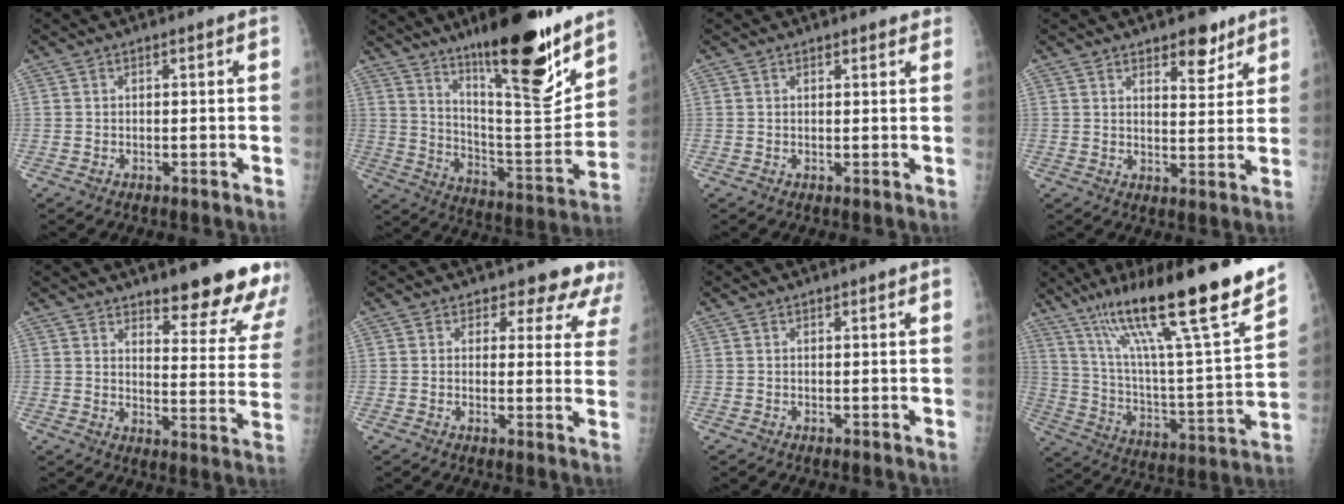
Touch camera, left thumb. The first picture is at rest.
{"total": 23.4, "force": [16.1, 5.1, 16.2], "torque": [-0.216, -0.101, 0.263]}
{"total": 1.7, "force": [1.5, 0.6, 0.6], "torque": [0.006, -0.003, 0.015]}
{"total": 6.5, "force": [4.5, 2.9, 3.8], "torque": [-0.028, -0.029, 0.063]}
{"total": 16.8, "force": [13.5, 4.2, 9.0], "torque": [-0.071, -0.098, 0.167]}
{"total": 9.1, "force": [8.1, 4.0, 1.3], "torque": [0.038, -0.044, 0.066]}
{"total": 0.6, "force": [0.5, 0.0, 0.3], "torque": [-0.002, 0.000, 0.008]}
{"total": 26.5, "force": [18.2, 2.3, 19.1], "torque": [-0.288, -0.064, 0.308]}